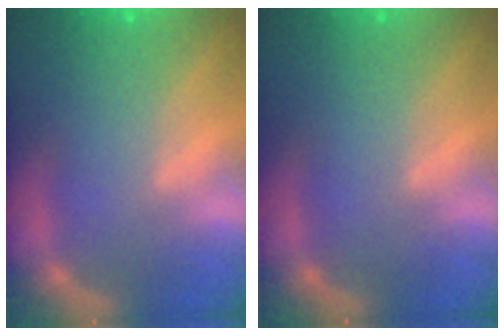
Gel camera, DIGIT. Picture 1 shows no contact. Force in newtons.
{"total": 0.0}